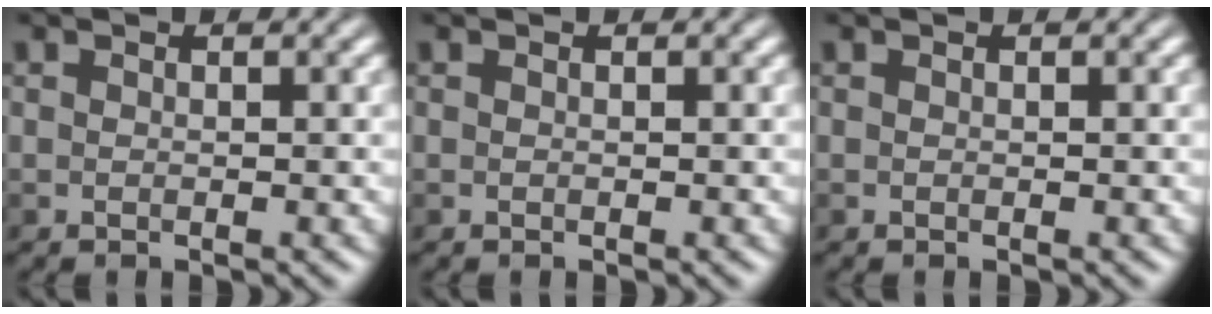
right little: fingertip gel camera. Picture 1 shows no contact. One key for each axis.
{"total": 0.0}
{"total": 0.0}